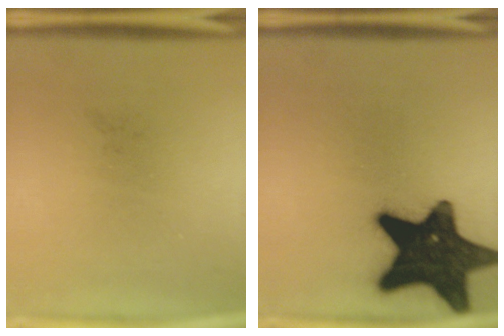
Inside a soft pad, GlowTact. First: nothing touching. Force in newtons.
{"total": 19.5}